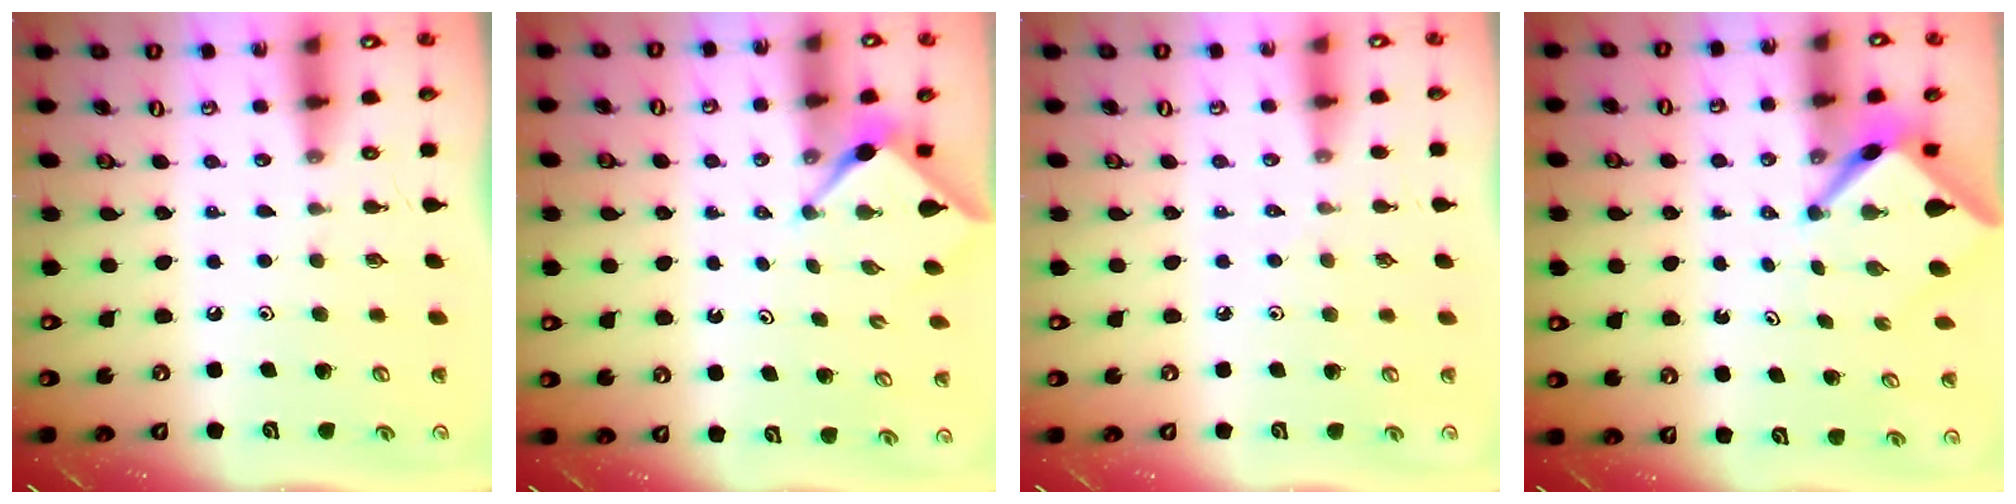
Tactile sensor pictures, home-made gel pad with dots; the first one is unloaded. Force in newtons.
{"total": 2.9, "press": 2.9, "slide": 0.2}
{"total": 2.1, "press": 2.1, "slide": 0.4}
{"total": 3.8, "press": 3.8, "slide": 0.2}